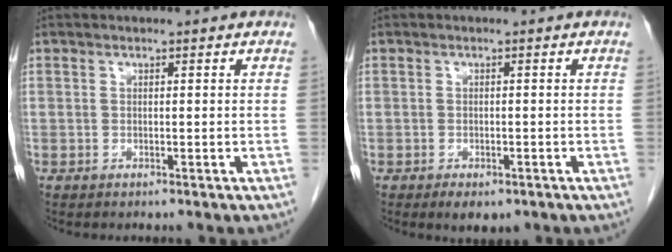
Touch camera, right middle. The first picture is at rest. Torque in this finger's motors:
{"motor_torque": [0.02, -0.02, 0.01, 0.01]}